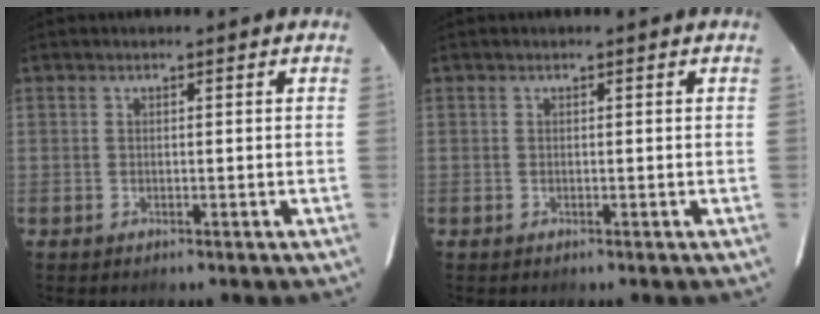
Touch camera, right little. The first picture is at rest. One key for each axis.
{"total": 0.0}